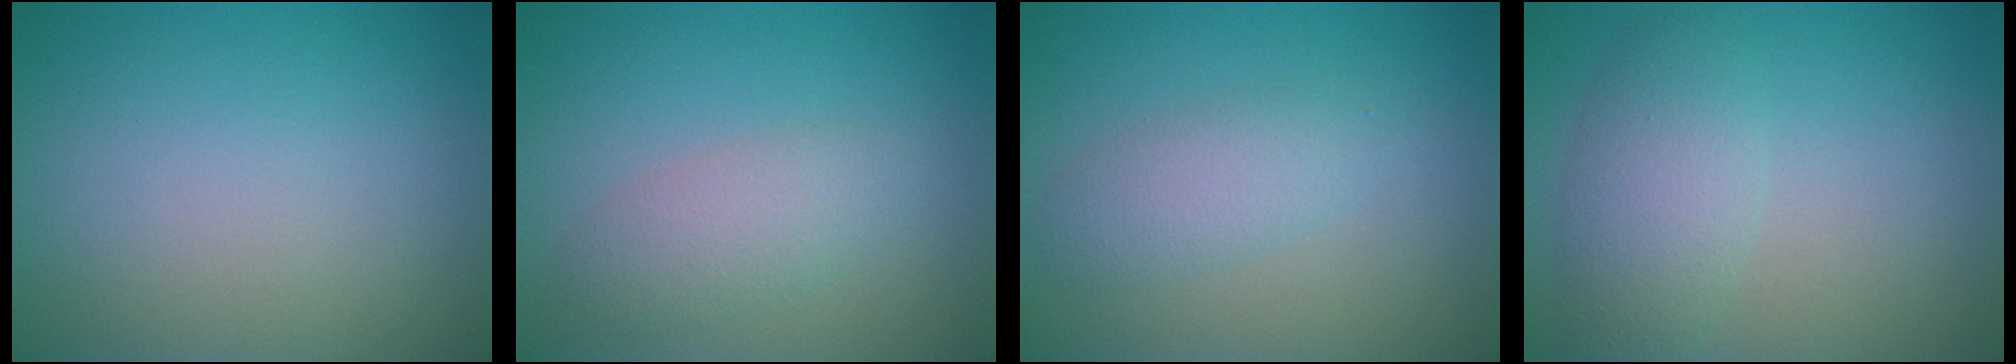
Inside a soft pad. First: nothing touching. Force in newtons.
{"total": 2.8, "press": 2.8, "slide": 0.0}
{"total": 2.5, "press": 2.5, "slide": 0.2}
{"total": 3.8, "press": 3.8, "slide": 0.3}